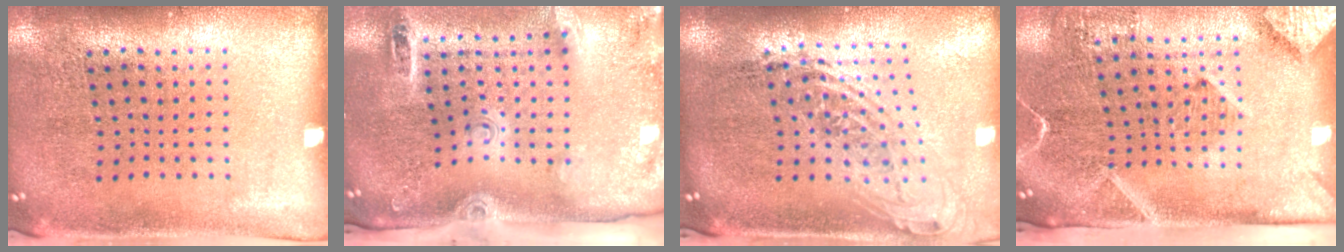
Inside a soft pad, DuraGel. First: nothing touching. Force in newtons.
{"total": 2.9, "press": 2.0, "slide": 2.1}
{"total": 1.9, "press": 1.5, "slide": 1.3}
{"total": 2.8, "press": 2.1, "slide": 1.9}